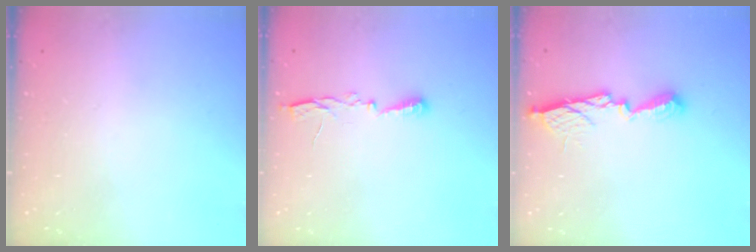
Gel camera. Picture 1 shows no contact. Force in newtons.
{"total": 5.2, "press": 5.1, "slide": 0.8}
{"total": 10.6, "press": 10.6, "slide": 0.6}